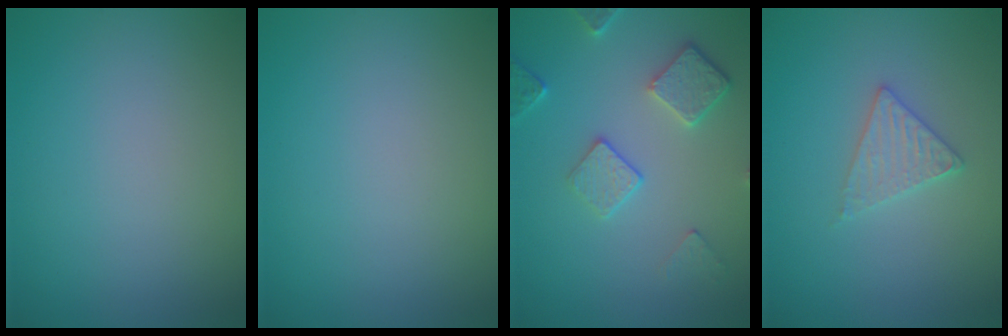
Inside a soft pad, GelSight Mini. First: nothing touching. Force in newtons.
{"total": 0.0}
{"total": 3.7, "press": 3.1, "slide": 1.9}
{"total": 2.1, "press": 2.1, "slide": 0.3}